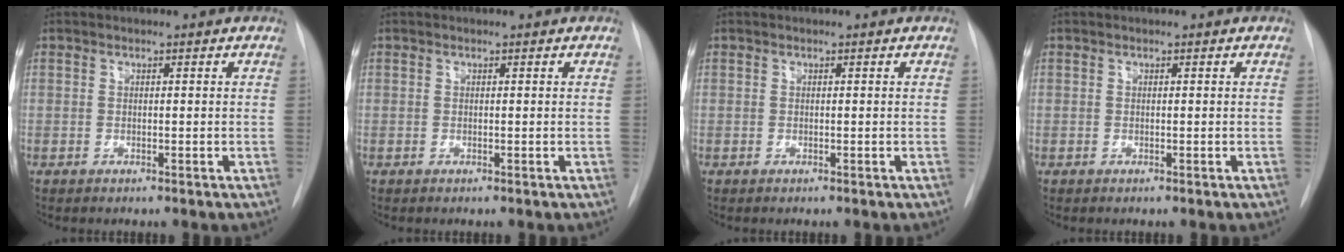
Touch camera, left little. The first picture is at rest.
{"total": 0.0}
{"total": 0.0}
{"total": 0.0}